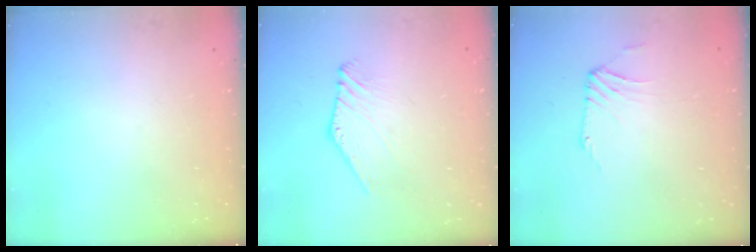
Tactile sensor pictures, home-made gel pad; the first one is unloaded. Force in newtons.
{"total": 1.1, "press": 1.1, "slide": 0.2}
{"total": 0.6, "press": 0.4, "slide": 0.5}